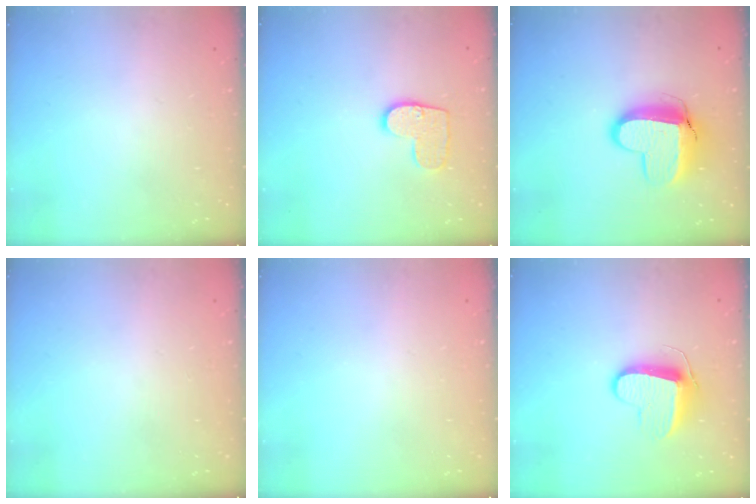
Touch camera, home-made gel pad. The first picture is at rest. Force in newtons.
{"total": 9.8, "press": 9.8, "slide": 0.4}
{"total": 11.8, "press": 11.8, "slide": 1.2}
{"total": 0.5, "press": 0.5, "slide": 0.1}
{"total": 0.6, "press": 0.6, "slide": 0.2}
{"total": 9.8, "press": 9.8, "slide": 0.5}